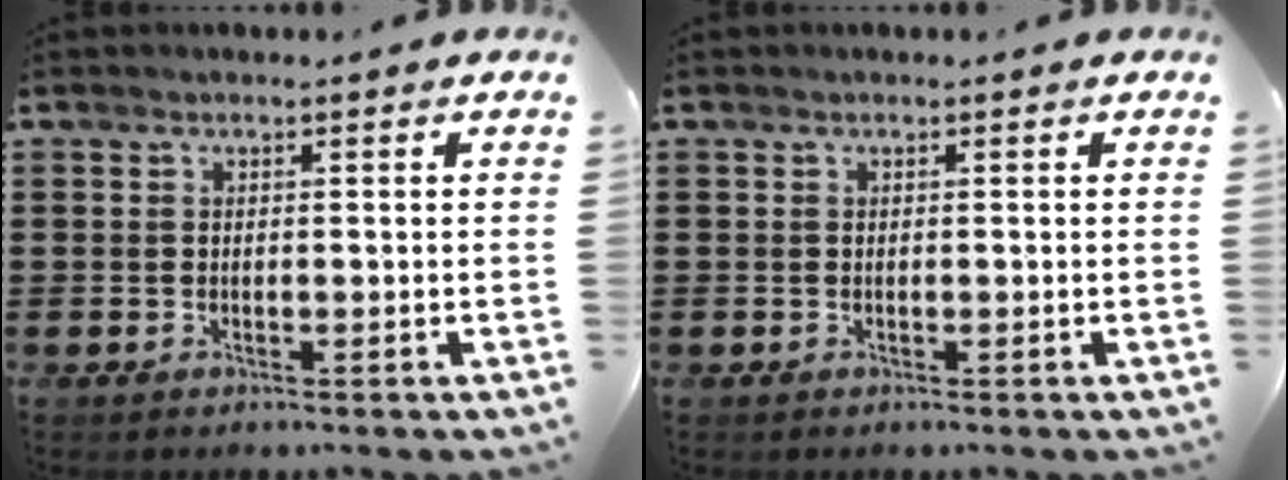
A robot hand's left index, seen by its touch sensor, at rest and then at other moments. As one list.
[{"total": 0.0}]